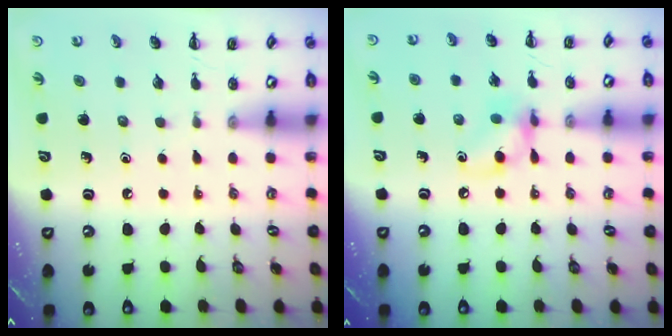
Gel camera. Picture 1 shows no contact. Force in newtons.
{"total": 9.1, "press": 9.0, "slide": 1.3}